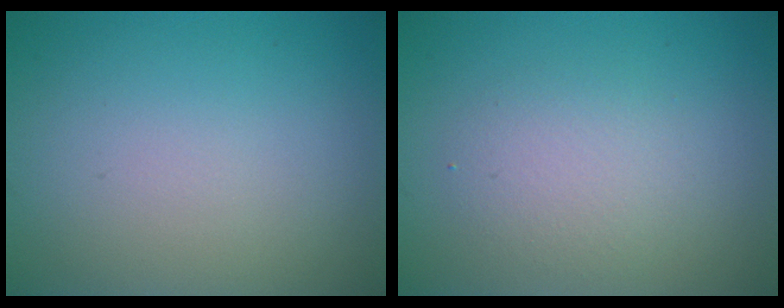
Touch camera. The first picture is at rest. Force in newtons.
{"total": 2.8, "press": 2.8, "slide": 0.1}